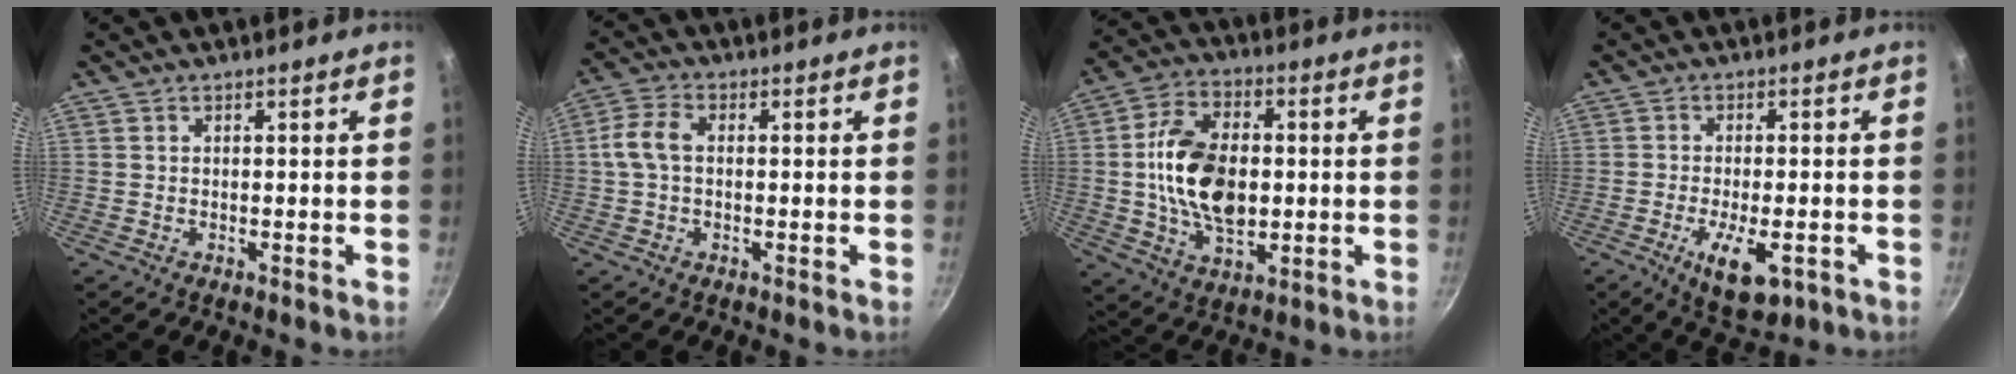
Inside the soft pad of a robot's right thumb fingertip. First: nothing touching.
{"total": 5.8, "force": [0.3, 3.6, 4.4], "torque": [-0.098, 0.018, 0.001]}
{"total": 16.6, "force": [0.1, 10.1, 13.1], "torque": [-0.223, 0.009, 0.004]}
{"total": 8.6, "force": [-3.4, 3.6, 7.0], "torque": [-0.112, -0.003, -0.046]}